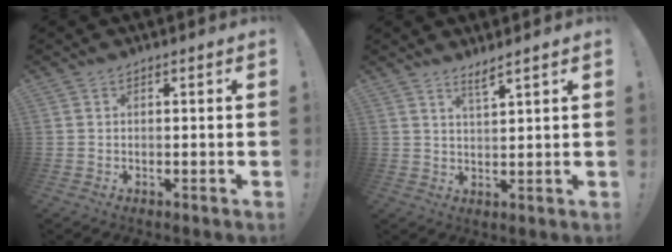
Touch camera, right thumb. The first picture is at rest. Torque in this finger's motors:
{"motor_torque": [0.19, -0.23, 0.07, 0.03, 0.09]}